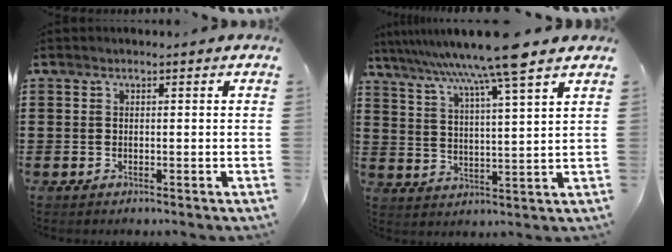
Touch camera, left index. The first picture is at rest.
{"total": 9.3, "force": [7.9, -1.1, 4.9], "torque": [-0.122, -0.038, 0.129]}